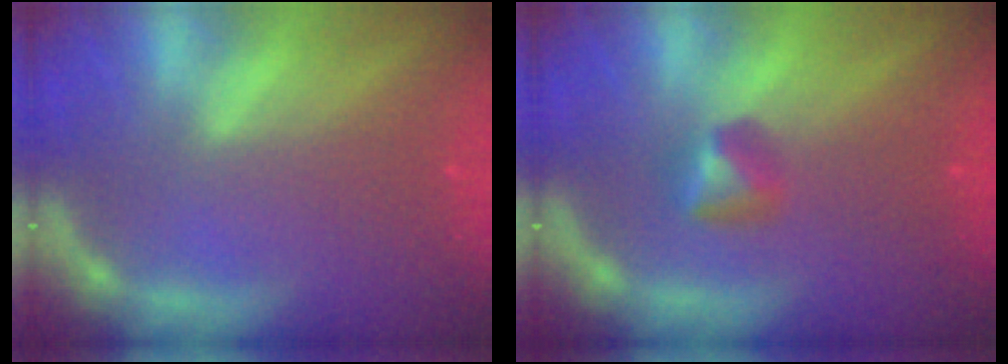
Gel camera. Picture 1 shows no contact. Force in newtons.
{"total": 1.9}